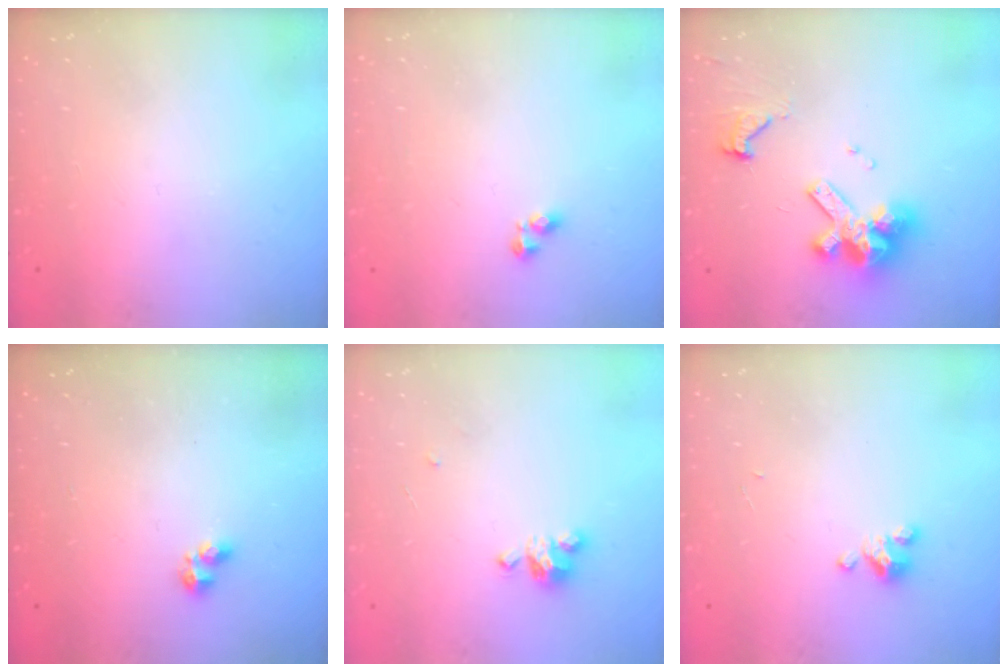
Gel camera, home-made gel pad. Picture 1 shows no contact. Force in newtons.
{"total": 3.2, "press": 3.1, "slide": 0.4}
{"total": 14.4, "press": 14.4, "slide": 1.3}
{"total": 1.8, "press": 1.7, "slide": 0.5}
{"total": 4.2, "press": 4.2, "slide": 0.2}
{"total": 2.3, "press": 2.2, "slide": 0.4}